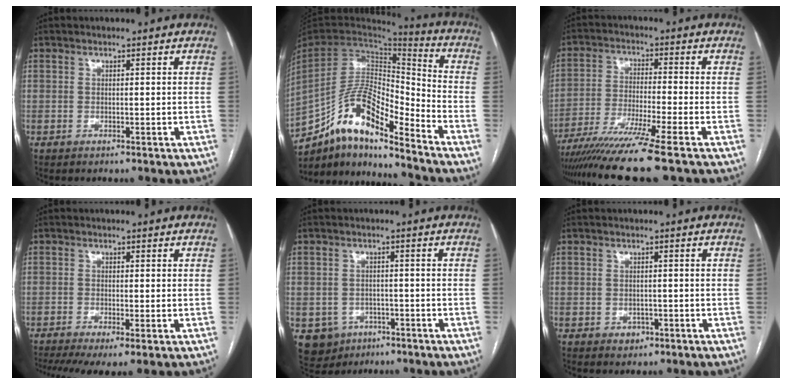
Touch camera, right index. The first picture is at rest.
{"total": 15.6, "force": [-11.7, 3.3, 9.7], "torque": [-0.181, 0.028, -0.212]}
{"total": 12.5, "force": [-9.7, -2.2, 7.6], "torque": [-0.123, -0.034, -0.159]}
{"total": 6.7, "force": [-3.8, 1.8, 5.2], "torque": [-0.090, -0.013, -0.065]}
{"total": 6.1, "force": [-2.6, 5.4, 1.1], "torque": [-0.021, 0.007, -0.031]}
{"total": 1.8, "force": [-0.6, 1.5, 0.6], "torque": [-0.005, 0.003, -0.003]}